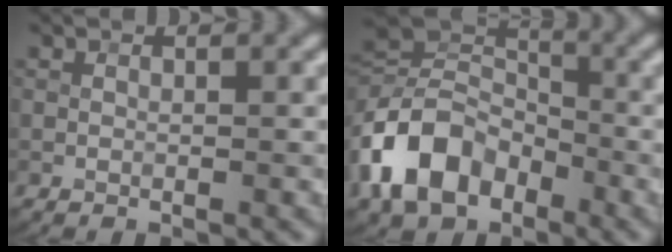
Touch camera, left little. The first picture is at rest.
{"total": 9.8, "force": [-4.3, 6.7, 5.7], "torque": [-0.114, 0.008, -0.098]}